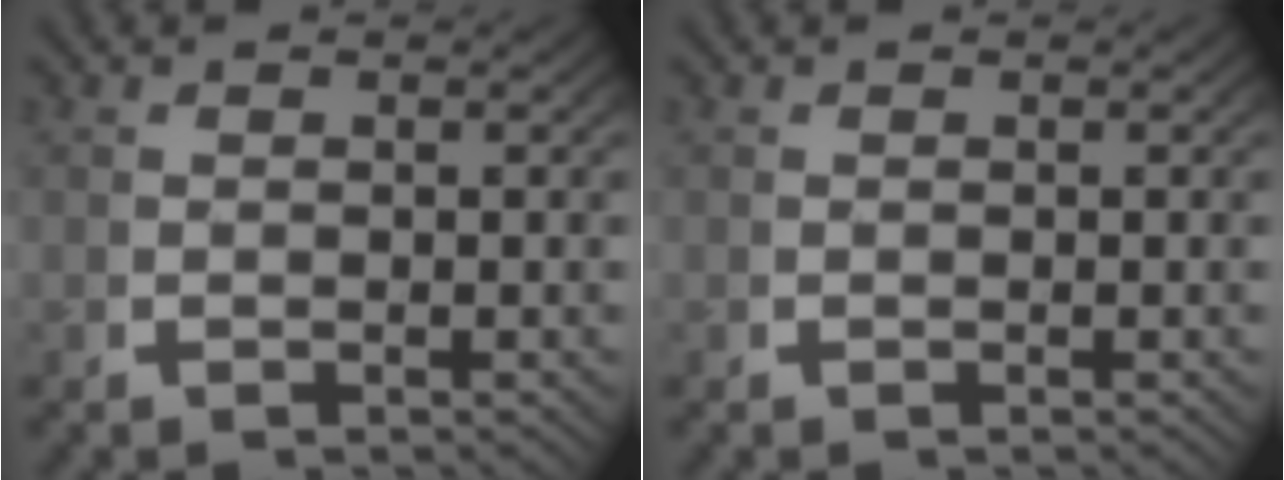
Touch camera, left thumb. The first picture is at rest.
{"total": 0.0}